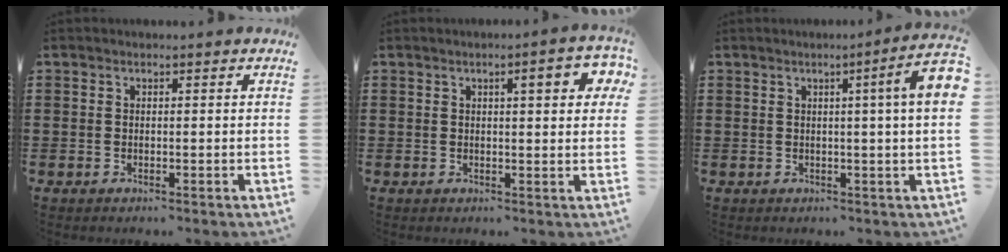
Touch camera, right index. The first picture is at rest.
{"total": 4.7, "force": [1.6, 1.1, 4.2], "torque": [-0.060, -0.001, 0.019]}
{"total": 6.2, "force": [1.4, -0.1, 6.0], "torque": [-0.096, -0.013, 0.017]}